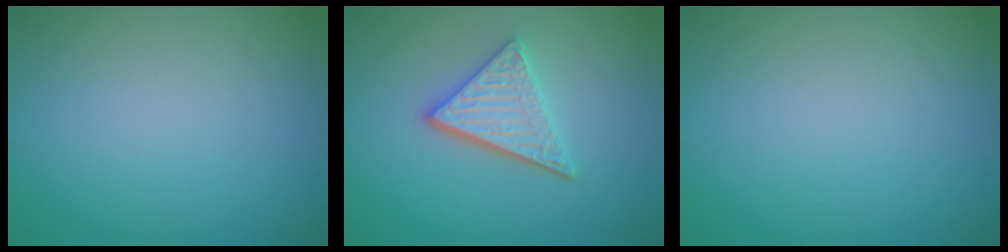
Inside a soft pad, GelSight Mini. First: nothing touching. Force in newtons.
{"total": 3.9, "press": 3.1, "slide": 2.4}
{"total": 0.0}